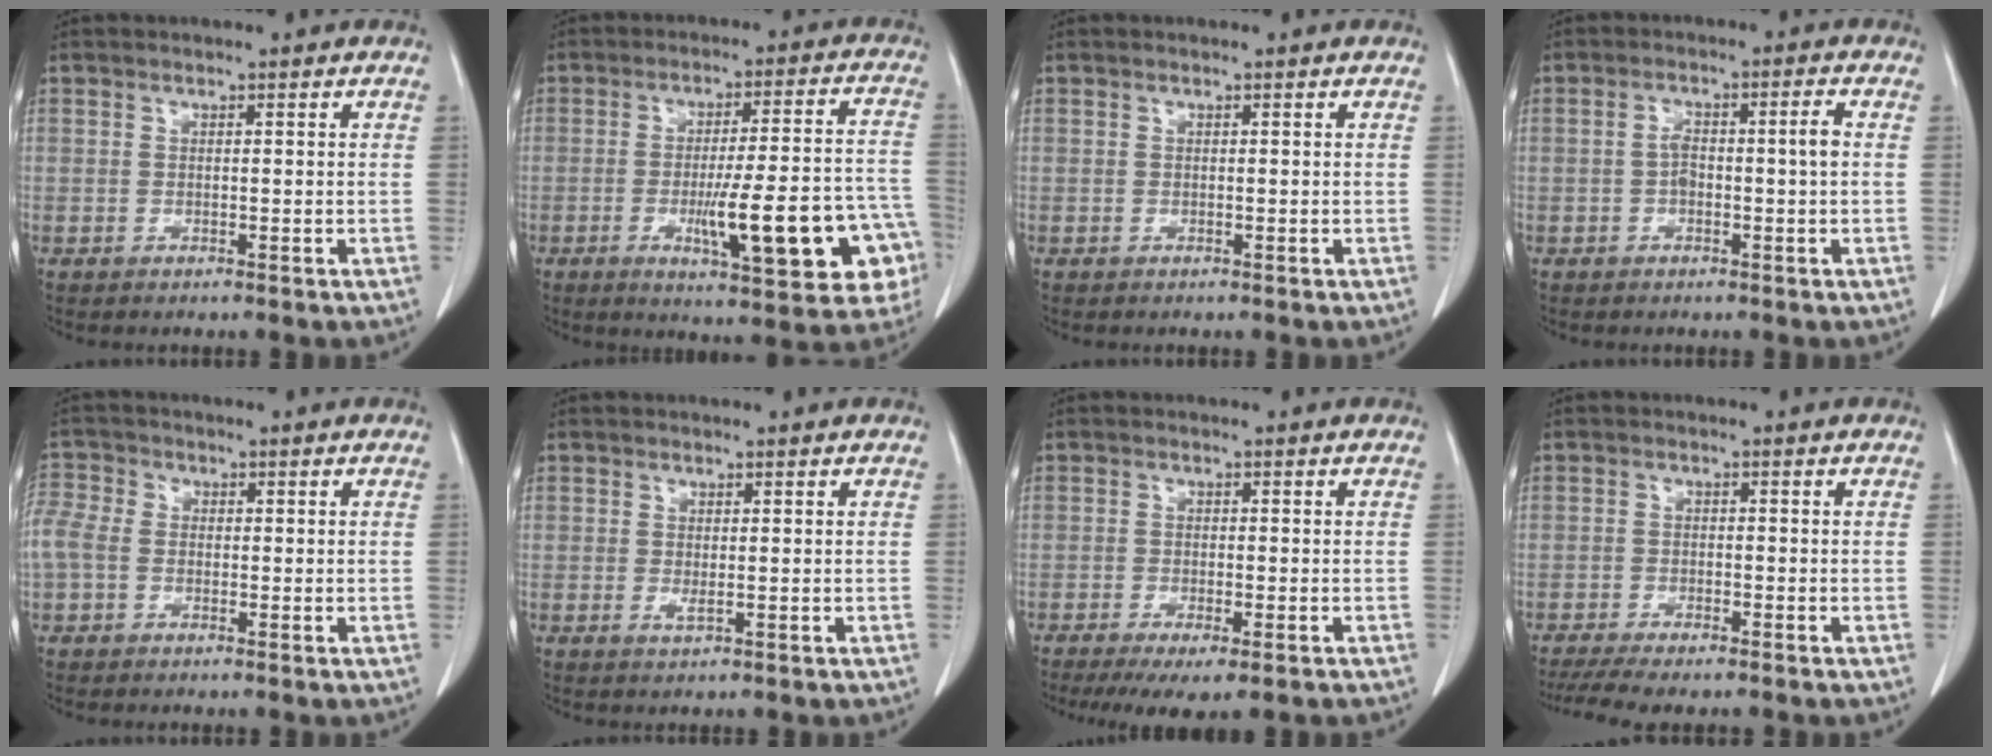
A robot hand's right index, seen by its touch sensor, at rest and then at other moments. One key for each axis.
{"total": 17.5, "fx": -5.6, "fy": 2.8, "fz": 16.3, "tx": -0.163, "ty": 0.023, "tz": -0.063}
{"total": 0.0}
{"total": 4.3, "fx": -0.4, "fy": 0.6, "fz": 4.3, "tx": -0.083, "ty": 0.016, "tz": -0.006}
{"total": 6.6, "fx": -0.4, "fy": 5.2, "fz": 4.1, "tx": -0.120, "ty": 0.024, "tz": -0.009}
{"total": 0.8, "fx": 0.0, "fy": 0.1, "fz": 0.8, "tx": -0.021, "ty": -0.006, "tz": 0.003}
{"total": 7.5, "fx": -5.4, "fy": 1.3, "fz": 5.0, "tx": -0.070, "ty": -0.020, "tz": -0.081}
{"total": 6.9, "fx": -5.6, "fy": 0.8, "fz": 3.8, "tx": -0.063, "ty": -0.016, "tz": -0.091}